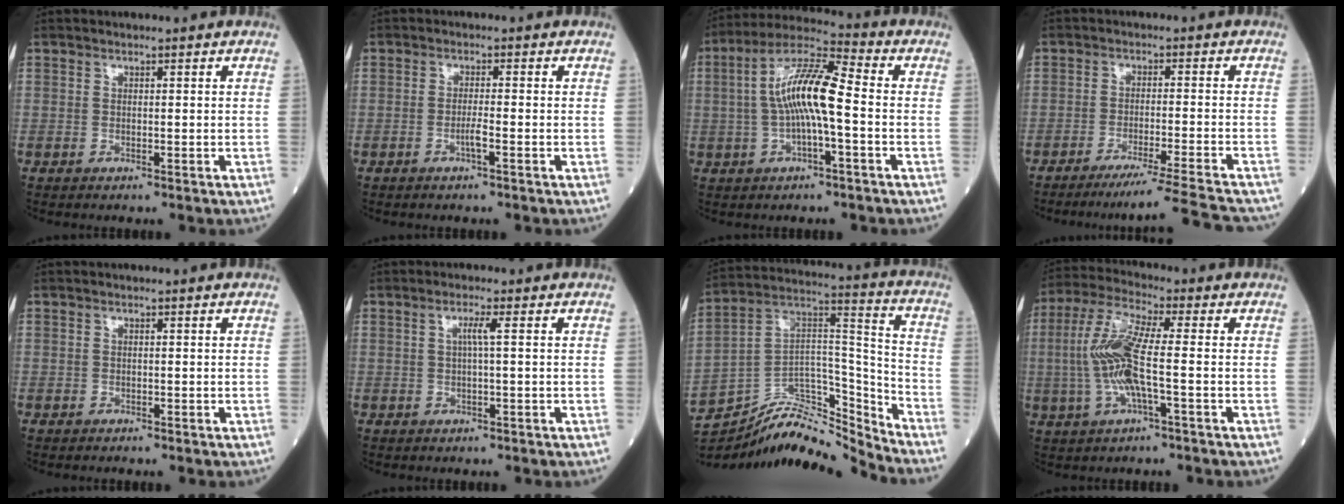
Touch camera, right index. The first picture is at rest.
{"total": 2.0, "force": [-0.9, -0.1, 1.8], "torque": [-0.036, -0.001, -0.018]}
{"total": 10.9, "force": [-0.5, 1.8, 10.8], "torque": [-0.208, 0.024, -0.015]}
{"total": 13.3, "force": [-12.3, -1.8, 4.7], "torque": [-0.047, -0.026, -0.179]}
{"total": 0.0}
{"total": 2.0, "force": [0.3, -0.4, 1.9], "torque": [-0.037, 0.001, 0.005]}
{"total": 16.7, "force": [-16.3, 2.0, 3.2], "torque": [-0.051, 0.069, -0.277]}
{"total": 10.4, "force": [-1.0, 1.1, 10.2], "torque": [-0.225, 0.009, -0.026]}